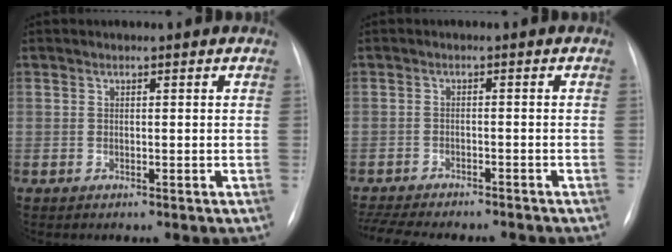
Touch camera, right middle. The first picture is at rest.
{"total": 13.6, "force": [-12.0, 3.2, 5.6], "torque": [-0.114, -0.009, -0.163]}